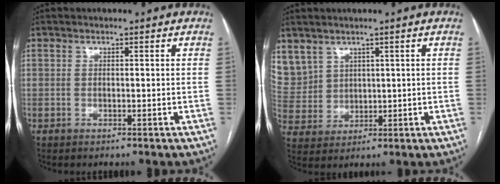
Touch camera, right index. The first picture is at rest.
{"total": 10.5, "force": [5.6, 8.6, 2.6], "torque": [-0.096, 0.035, 0.145]}